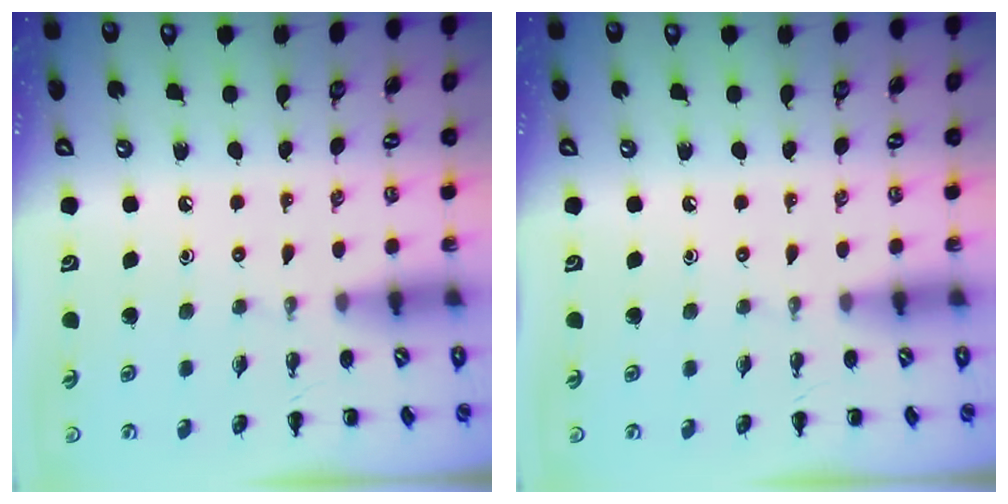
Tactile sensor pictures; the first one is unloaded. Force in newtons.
{"total": 0.0}